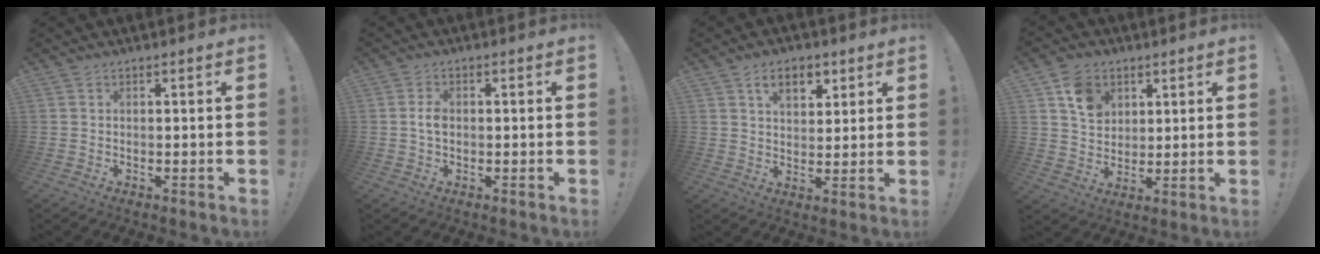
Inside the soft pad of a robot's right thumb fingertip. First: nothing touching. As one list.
[{"total": 2.9, "force": [-0.2, 1.7, 2.4], "torque": [-0.045, 0.002, -0.008]}, {"total": 8.1, "force": [4.2, 5.0, 4.8], "torque": [-0.066, -0.009, 0.075]}, {"total": 9.3, "force": [4.5, 7.4, 3.4], "torque": [-0.043, -0.018, 0.087]}]